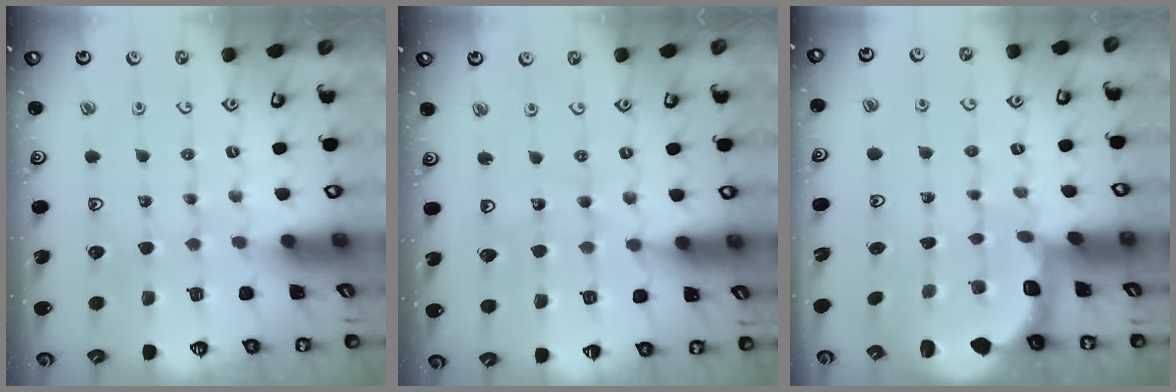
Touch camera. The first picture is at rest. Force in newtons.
{"total": 7.2, "press": 6.7, "slide": 2.5}
{"total": 2.3, "press": 2.1, "slide": 1.0}